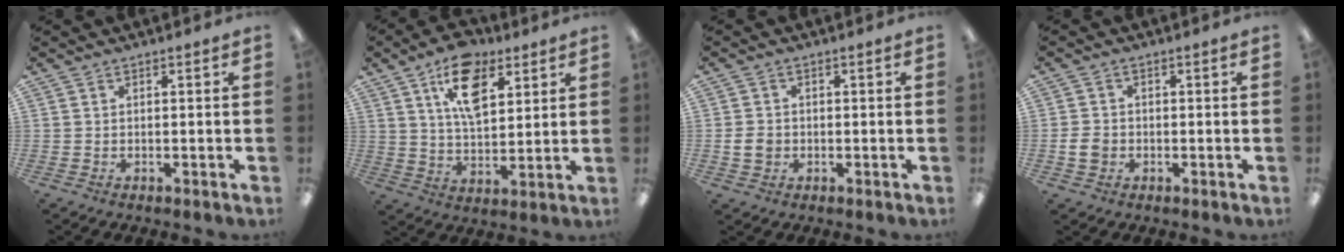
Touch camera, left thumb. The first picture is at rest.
{"total": 14.2, "force": [7.8, 7.7, 8.9], "torque": [-0.142, -0.018, 0.137]}
{"total": 3.4, "force": [-0.4, 2.8, 1.9], "torque": [-0.033, 0.007, -0.007]}
{"total": 3.4, "force": [-0.7, 2.9, 1.7], "torque": [-0.029, 0.007, -0.012]}